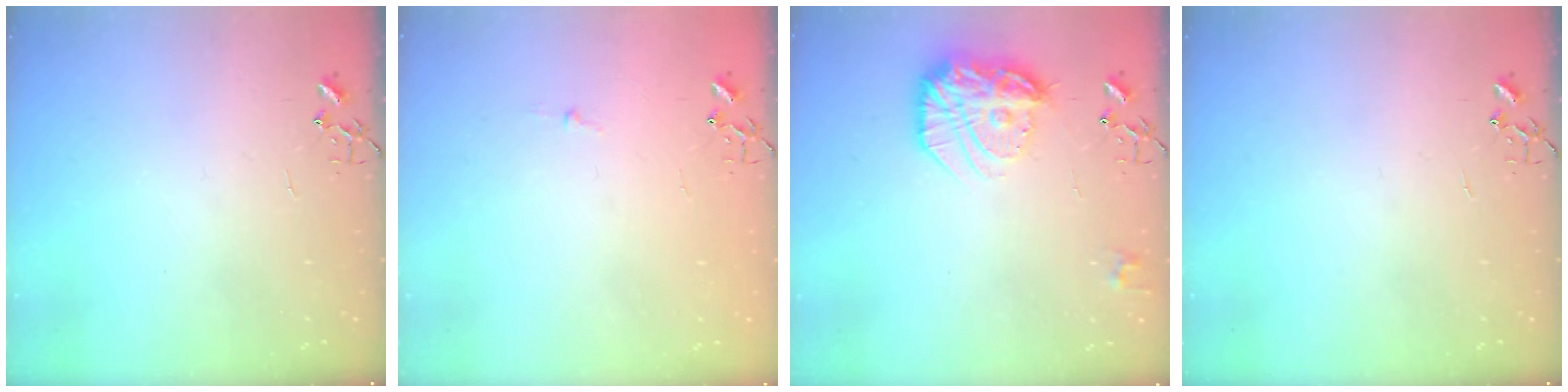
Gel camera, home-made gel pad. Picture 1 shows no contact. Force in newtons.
{"total": 2.7, "press": 2.7, "slide": 0.3}
{"total": 19.0, "press": 19.0, "slide": 1.7}
{"total": 0.0}